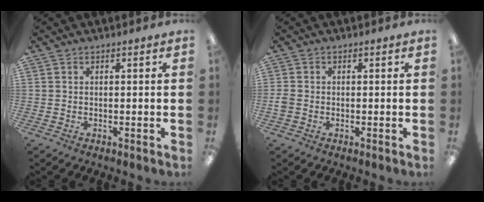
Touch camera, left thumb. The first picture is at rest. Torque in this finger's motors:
{"motor_torque": [-0.33, 0.16, 0.12, -0.18, 0.00]}